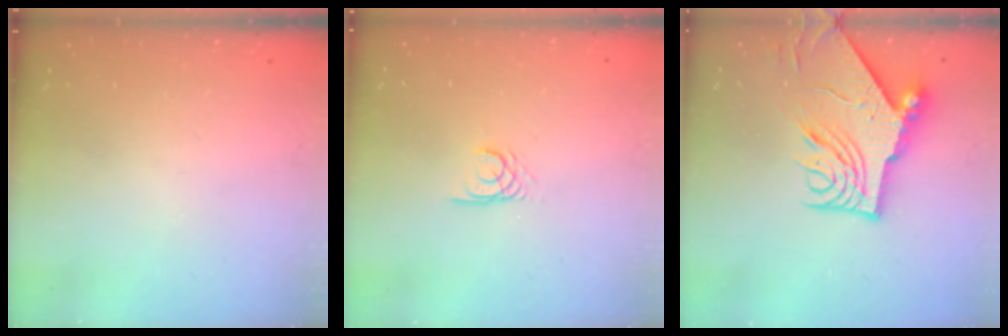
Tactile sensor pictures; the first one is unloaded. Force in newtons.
{"total": 2.4, "press": 2.4, "slide": 0.2}
{"total": 14.4, "press": 14.4, "slide": 1.3}